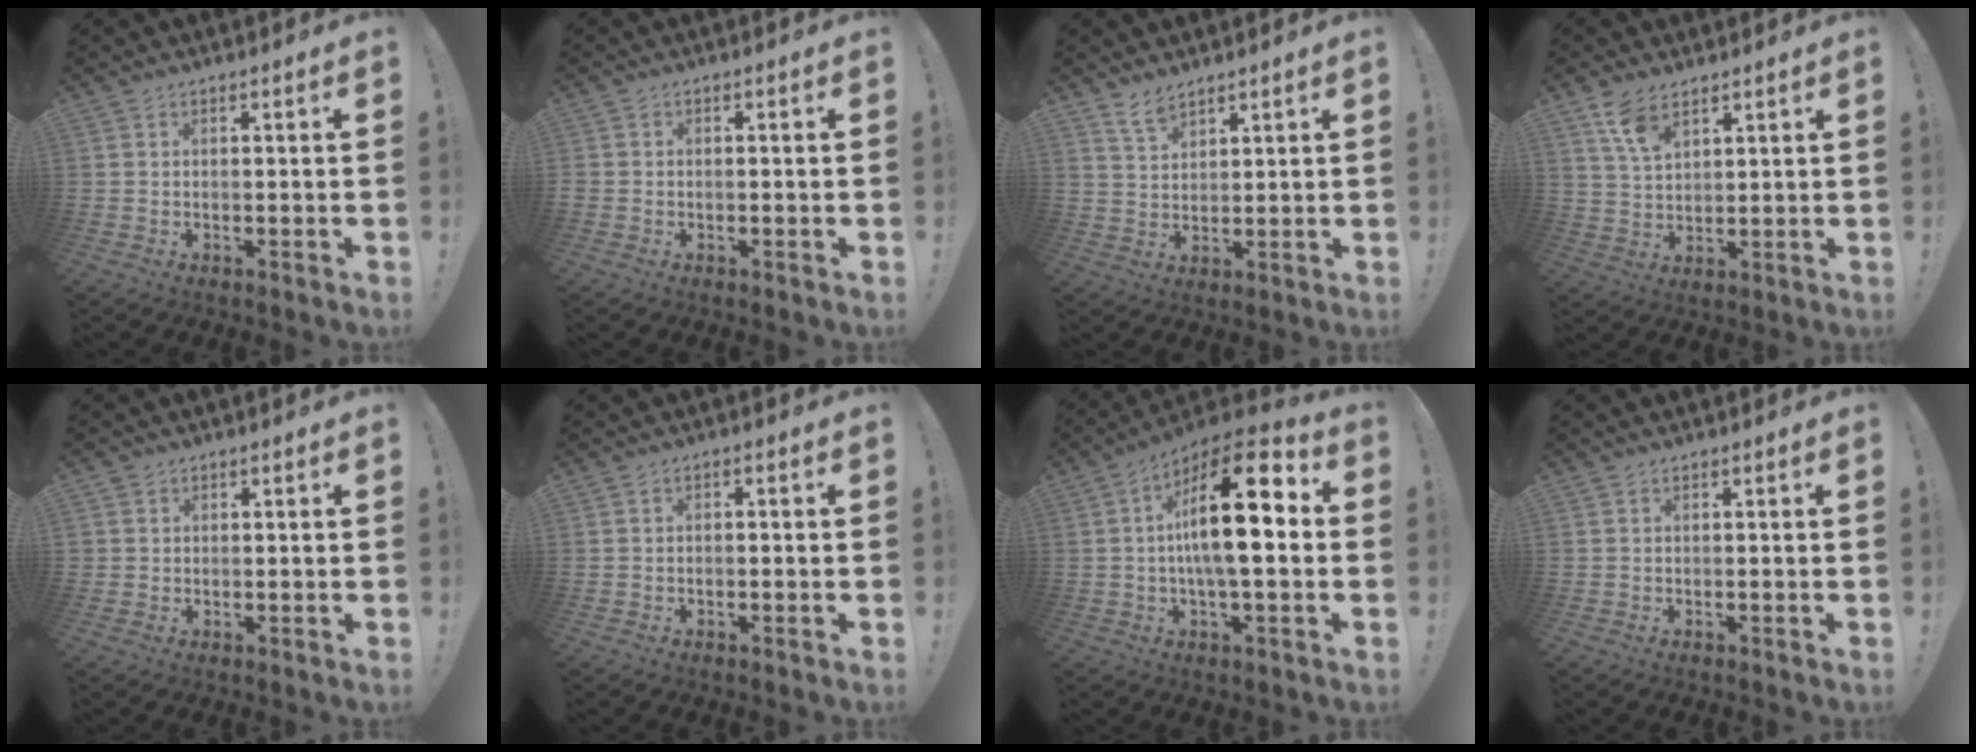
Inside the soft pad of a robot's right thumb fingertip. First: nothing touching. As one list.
[{"total": 1.2, "force": [-0.9, 0.6, 0.4], "torque": [-0.011, 0.005, -0.016]}, {"total": 4.8, "force": [4.1, 1.8, 1.8], "torque": [-0.035, -0.026, 0.076]}, {"total": 7.4, "force": [4.9, 3.5, 4.2], "torque": [-0.075, -0.025, 0.092]}, {"total": 1.4, "force": [0.5, 1.3, 0.2], "torque": [0.000, -0.001, 0.008]}, {"total": 1.2, "force": [-1.0, 0.3, 0.5], "torque": [-0.011, 0.004, -0.018]}, {"total": 18.8, "force": [1.7, 6.0, 17.7], "torque": [-0.293, -0.006, 0.019]}, {"total": 0.0}]